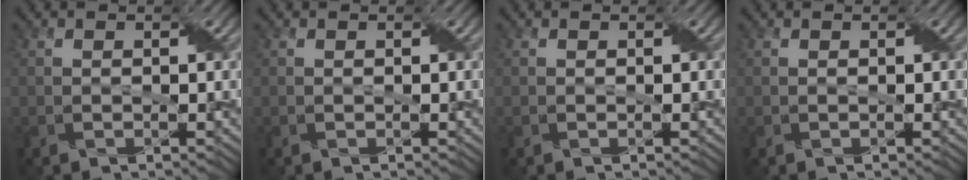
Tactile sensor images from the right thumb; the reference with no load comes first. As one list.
[{"total": 0.0}, {"total": 0.0}, {"total": 0.0}]